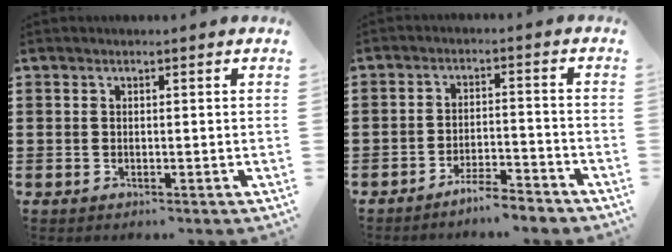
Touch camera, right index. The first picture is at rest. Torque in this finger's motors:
{"motor_torque": [-0.10, 1.59, -0.54, -0.21]}